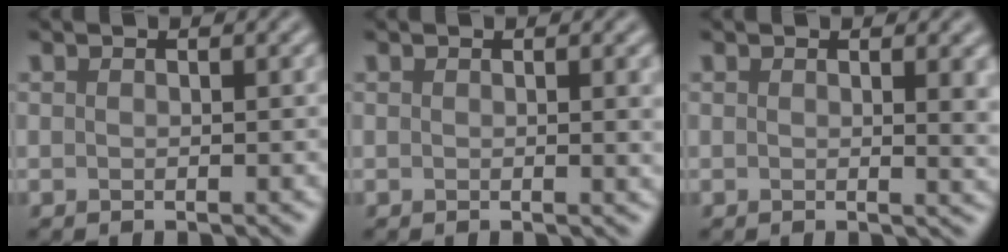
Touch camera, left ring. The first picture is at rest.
{"total": 1.4, "force": [0.3, 0.4, 1.4], "torque": [-0.010, -0.001, 0.001]}
{"total": 2.7, "force": [0.8, 1.0, 2.4], "torque": [-0.019, -0.002, 0.010]}